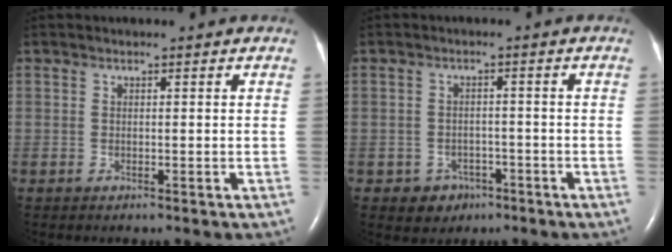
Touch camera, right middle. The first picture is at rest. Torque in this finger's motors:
{"motor_torque": [-0.06, -0.16, 0.03, -0.01]}